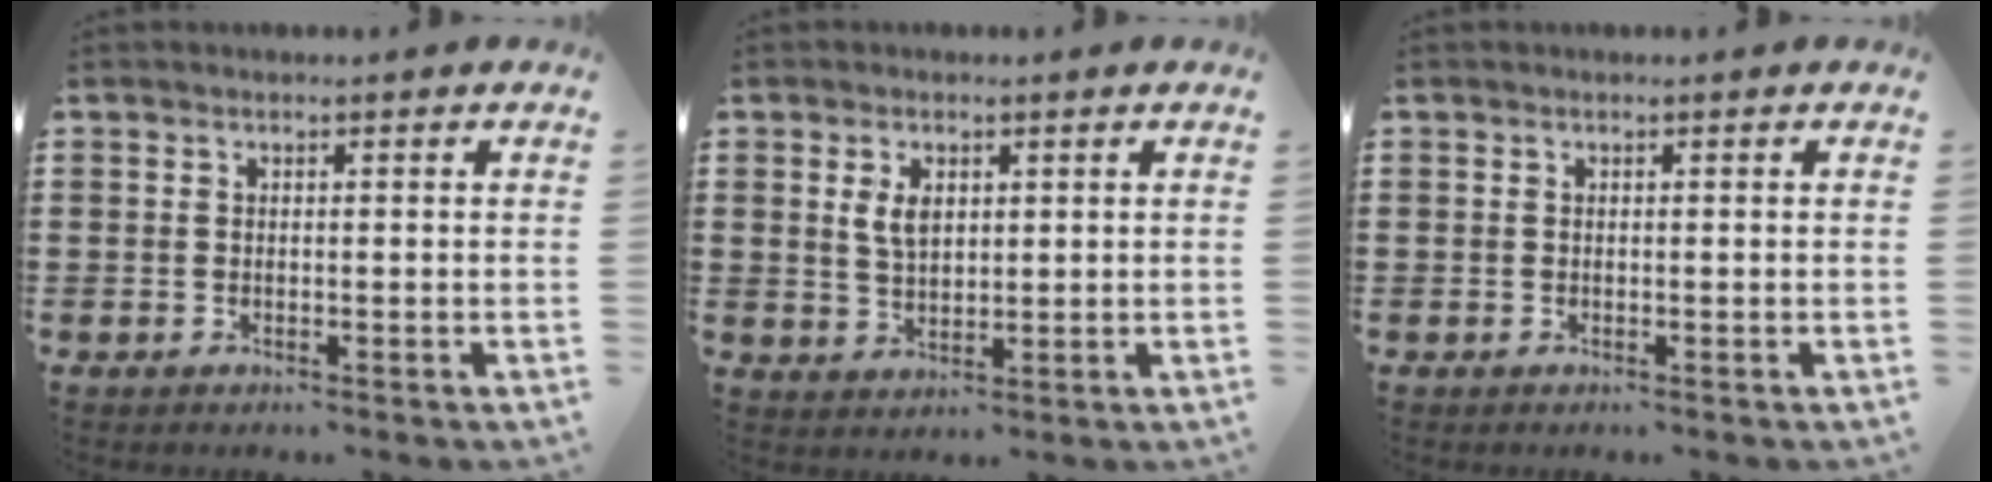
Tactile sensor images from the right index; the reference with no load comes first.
{"total": 3.6, "force": [1.2, 2.0, 2.8], "torque": [-0.053, 0.004, 0.019]}
{"total": 0.0}